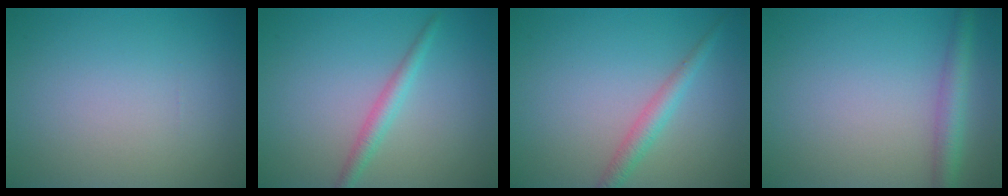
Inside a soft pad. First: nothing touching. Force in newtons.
{"total": 1.9, "press": 1.9, "slide": 0.0}
{"total": 2.1, "press": 2.1, "slide": 0.1}
{"total": 2.9, "press": 2.9, "slide": 0.1}